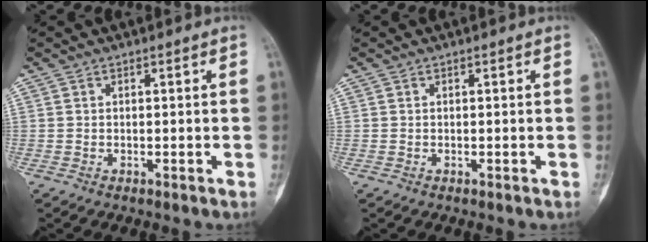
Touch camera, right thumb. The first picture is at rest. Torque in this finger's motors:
{"motor_torque": [0.00, 0.00, 0.04, -0.08, 0.00]}